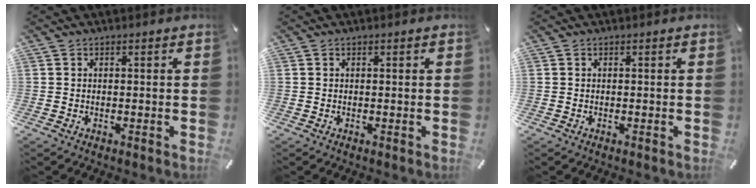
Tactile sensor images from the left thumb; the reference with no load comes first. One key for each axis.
{"total": 0.0}
{"total": 0.0}